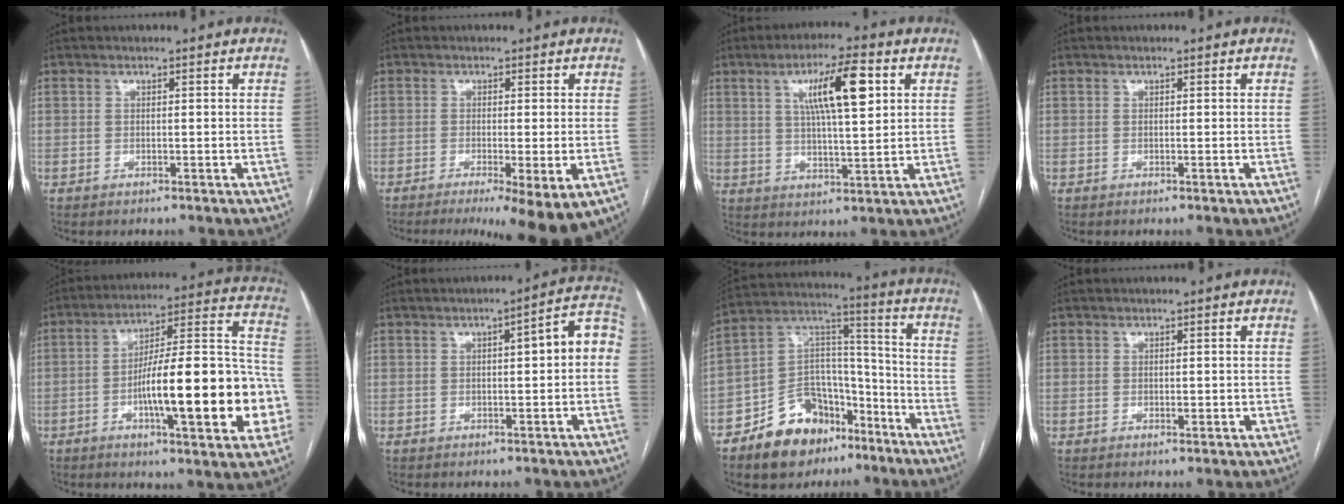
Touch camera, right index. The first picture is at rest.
{"total": 10.1, "force": [-6.0, 1.5, 8.0], "torque": [-0.092, -0.017, -0.093]}
{"total": 10.6, "force": [3.8, 1.6, 9.8], "torque": [-0.166, 0.012, 0.065]}
{"total": 0.0}
{"total": 22.8, "force": [-5.8, 4.2, 21.6], "torque": [-0.271, 0.029, -0.078]}
{"total": 6.6, "force": [0.2, 1.1, 6.5], "torque": [-0.079, 0.028, -0.002]}
{"total": 16.1, "force": [-10.5, 9.8, 7.3], "torque": [-0.117, 0.061, -0.171]}
{"total": 1.0, "force": [-0.2, 0.6, 0.8], "torque": [-0.009, 0.000, -0.001]}